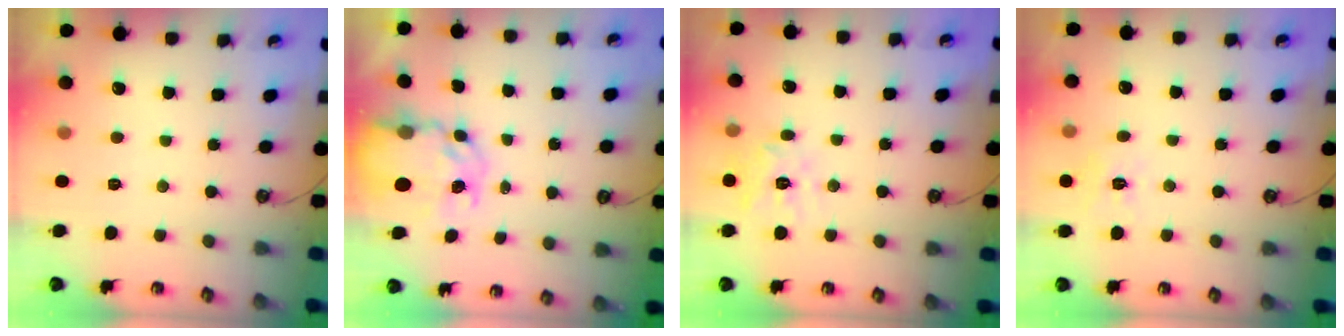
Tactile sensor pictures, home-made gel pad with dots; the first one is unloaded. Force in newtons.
{"total": 8.4, "press": 8.4, "slide": 0.6}
{"total": 11.4, "press": 11.3, "slide": 0.9}
{"total": 7.8, "press": 7.8, "slide": 0.6}